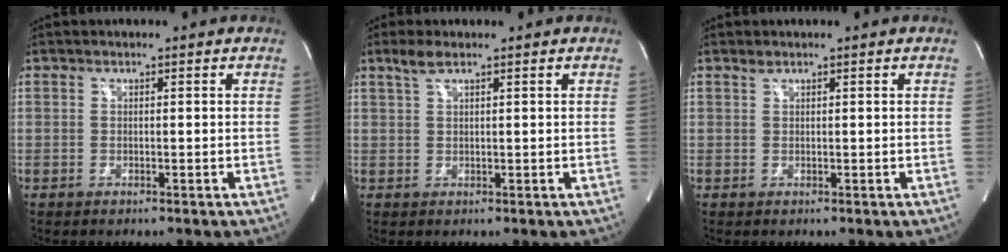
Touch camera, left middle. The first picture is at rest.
{"total": 2.2, "force": [1.6, 0.3, 1.5], "torque": [-0.039, 0.009, 0.036]}
{"total": 0.5, "force": [0.5, 0.1, 0.1], "torque": [-0.008, 0.003, 0.013]}